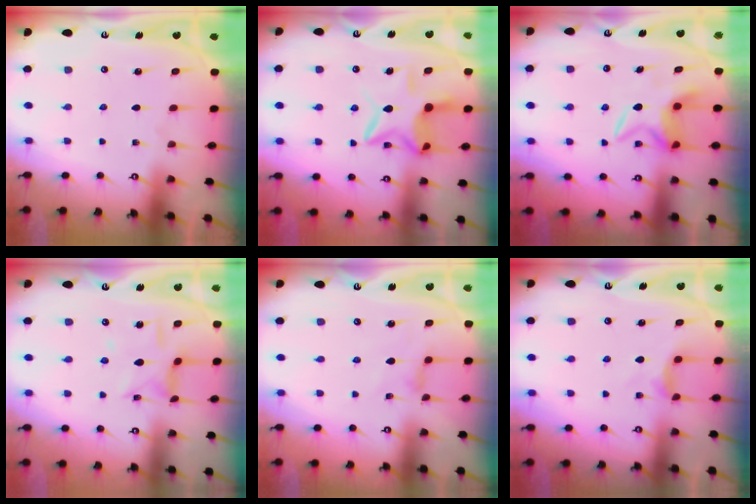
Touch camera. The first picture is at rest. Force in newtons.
{"total": 9.6, "press": 9.5, "slide": 0.9}
{"total": 5.5, "press": 5.5, "slide": 0.3}
{"total": 7.5, "press": 7.5, "slide": 0.5}
{"total": 2.8, "press": 2.8, "slide": 0.3}
{"total": 5.6, "press": 5.5, "slide": 0.7}